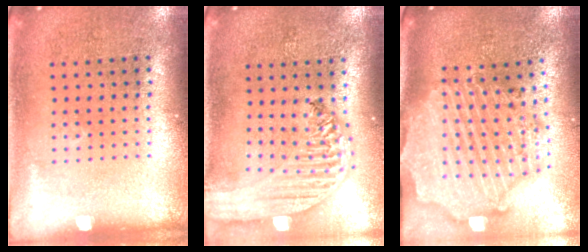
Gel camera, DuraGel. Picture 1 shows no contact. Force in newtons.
{"total": 2.9, "press": 2.3, "slide": 1.8}
{"total": 3.4, "press": 2.9, "slide": 1.8}